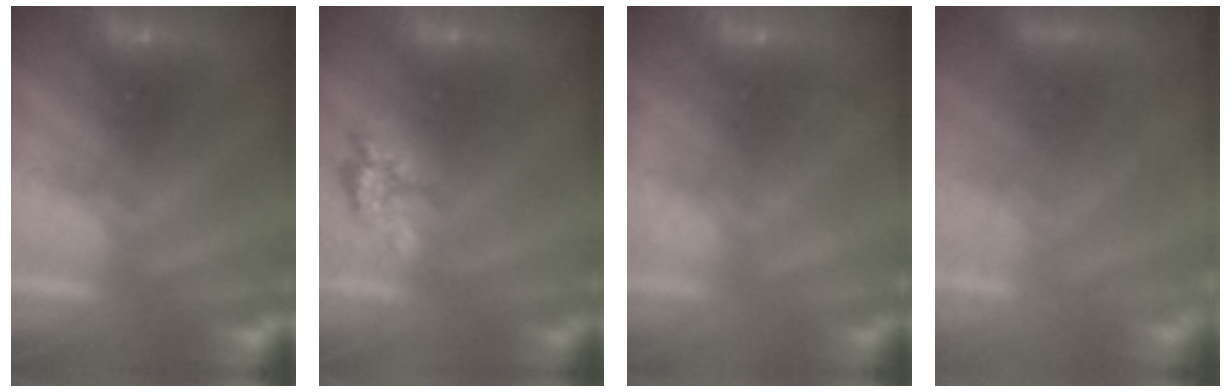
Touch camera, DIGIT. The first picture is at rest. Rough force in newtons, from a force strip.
{"total": 2.4}
{"total": 2.3}
{"total": 8.1}